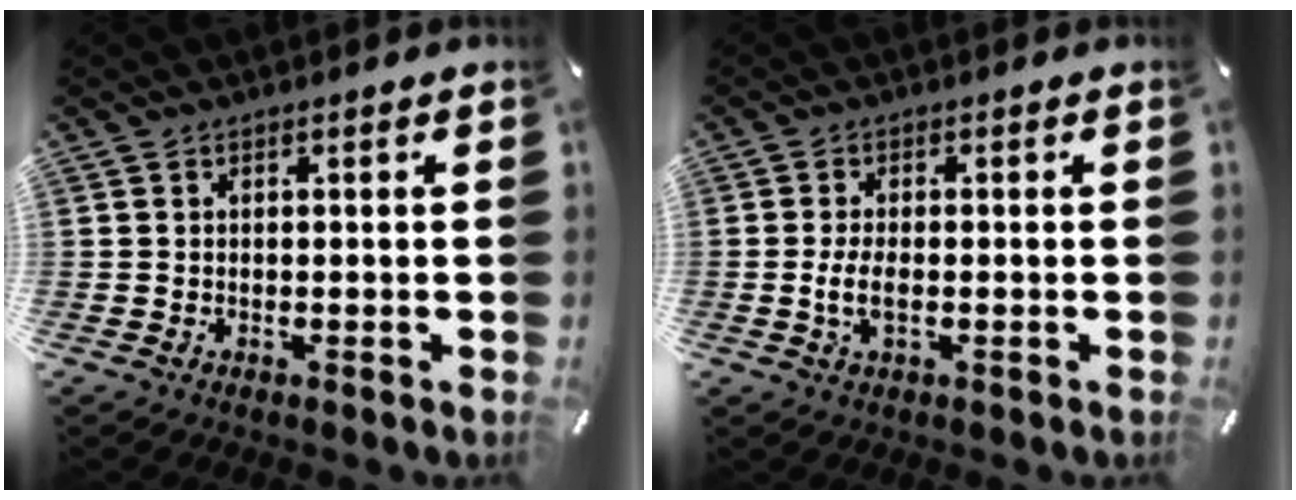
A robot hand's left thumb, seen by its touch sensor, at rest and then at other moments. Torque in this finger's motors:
{"motor_torque": [-0.10, -0.16, -0.09, 0.08, 0.03]}